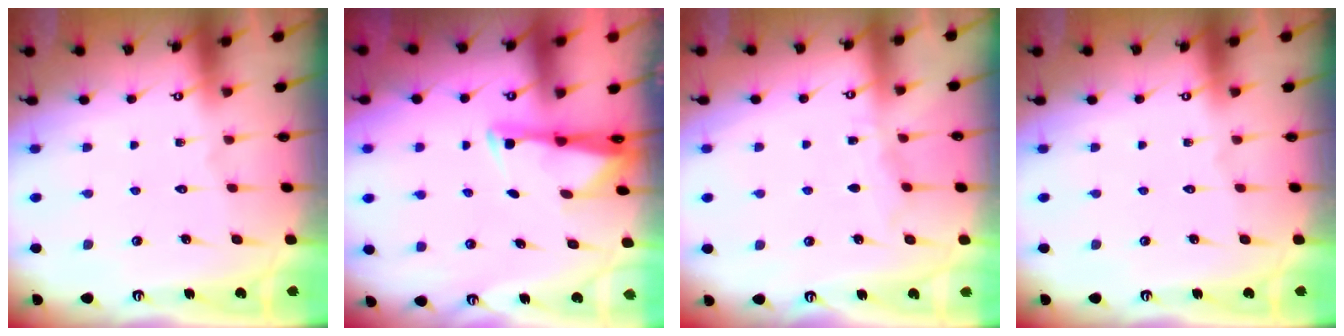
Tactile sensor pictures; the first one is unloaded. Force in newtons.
{"total": 2.7, "press": 2.7, "slide": 0.4}
{"total": 4.7, "press": 4.7, "slide": 0.6}
{"total": 0.0}